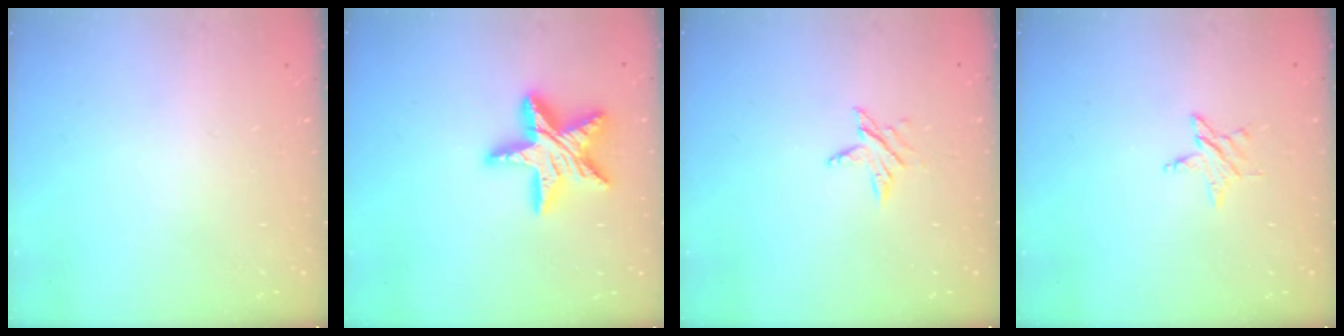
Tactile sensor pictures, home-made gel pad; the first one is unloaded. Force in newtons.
{"total": 17.4, "press": 17.4, "slide": 1.6}
{"total": 3.9, "press": 3.9, "slide": 0.5}
{"total": 2.8, "press": 2.7, "slide": 0.3}